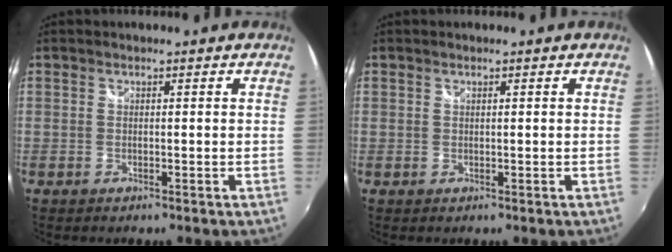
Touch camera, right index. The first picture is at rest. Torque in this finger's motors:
{"motor_torque": [-2.03, -0.11, -0.65, -0.21]}